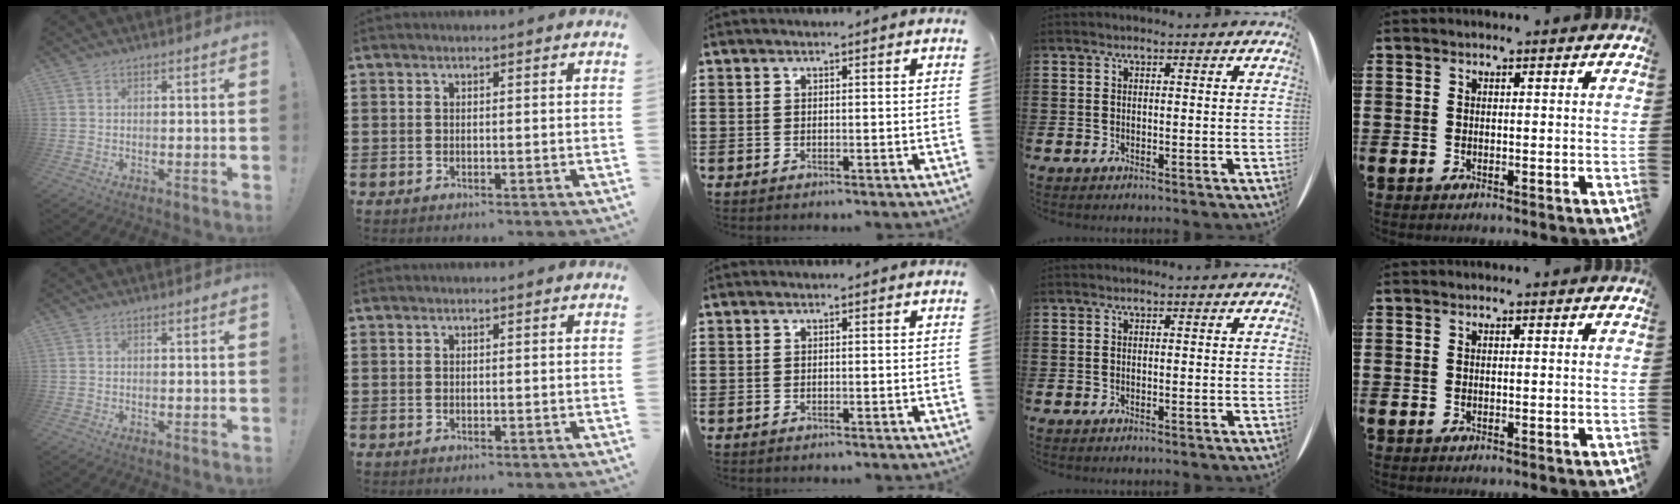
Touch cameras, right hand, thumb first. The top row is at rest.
{}